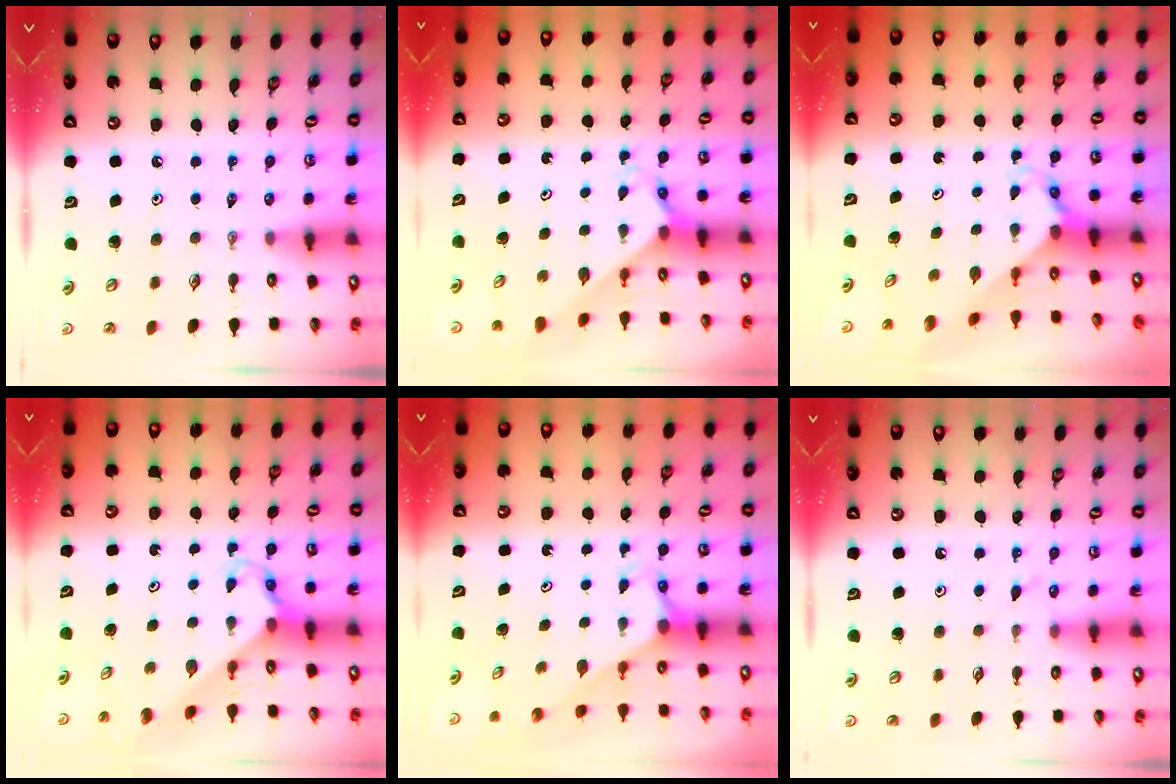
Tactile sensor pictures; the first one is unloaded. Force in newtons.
{"total": 2.2, "press": 2.2, "slide": 0.1}
{"total": 3.6, "press": 3.6, "slide": 0.4}
{"total": 2.5, "press": 2.5, "slide": 0.2}
{"total": 3.0, "press": 3.0, "slide": 0.0}
{"total": 6.1, "press": 6.1, "slide": 0.5}